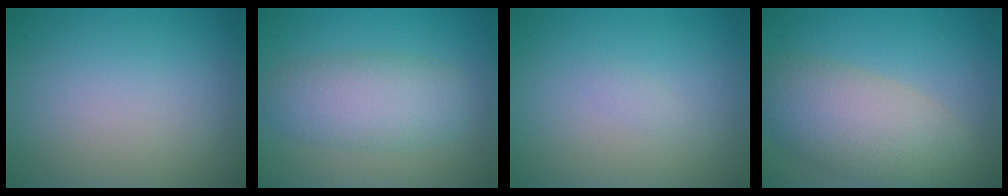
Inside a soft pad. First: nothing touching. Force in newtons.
{"total": 4.8, "press": 4.8, "slide": 0.3}
{"total": 0.6, "press": 0.6, "slide": 0.0}
{"total": 7.1, "press": 7.1, "slide": 0.5}